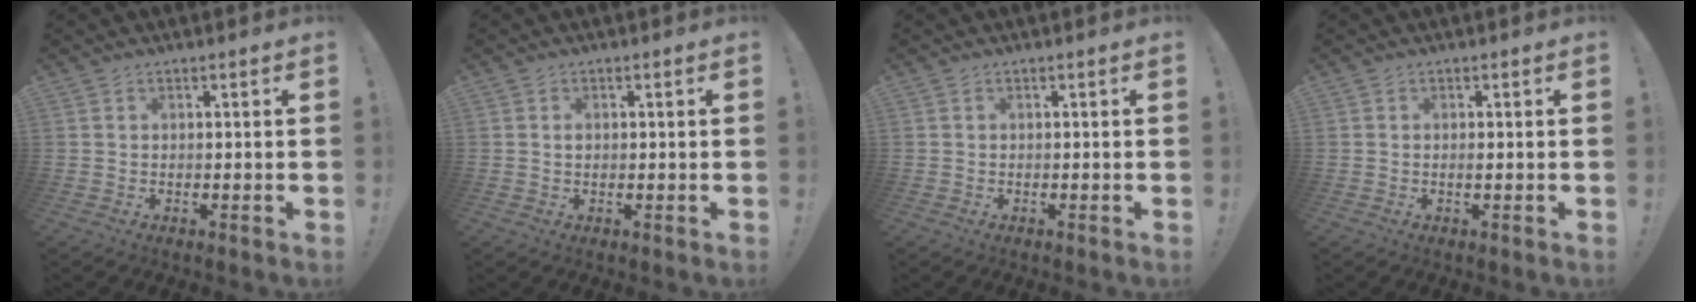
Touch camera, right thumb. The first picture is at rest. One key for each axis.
{"total": 0.8, "fx": 0.1, "fy": 0.7, "fz": 0.3, "tx": -0.012, "ty": 0.005, "tz": 0.002}
{"total": 0.5, "fx": -0.2, "fy": 0.5, "fz": -0.1, "tx": 0.000, "ty": 0.002, "tz": -0.004}
{"total": 0.7, "fx": -0.3, "fy": 0.1, "fz": 0.6, "tx": -0.006, "ty": -0.002, "tz": -0.007}